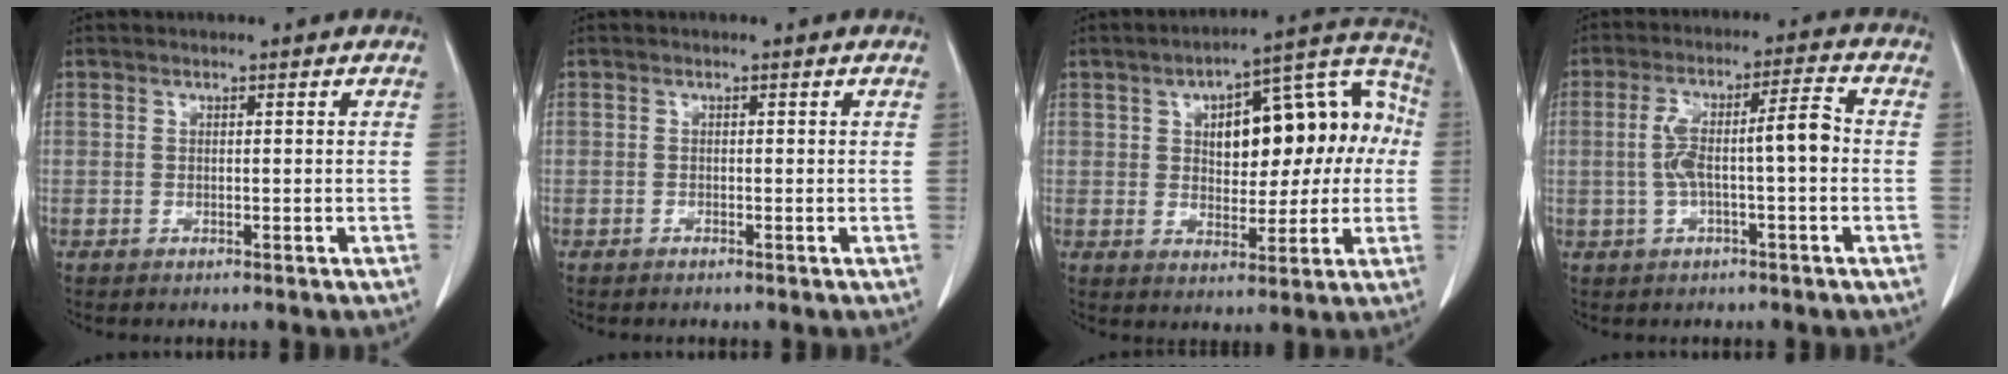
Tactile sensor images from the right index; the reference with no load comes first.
{"total": 0.0}
{"total": 17.9, "force": [2.4, 8.1, 15.7], "torque": [-0.213, 0.053, 0.039]}
{"total": 8.3, "force": [-0.7, 1.3, 8.1], "torque": [-0.151, 0.031, -0.012]}